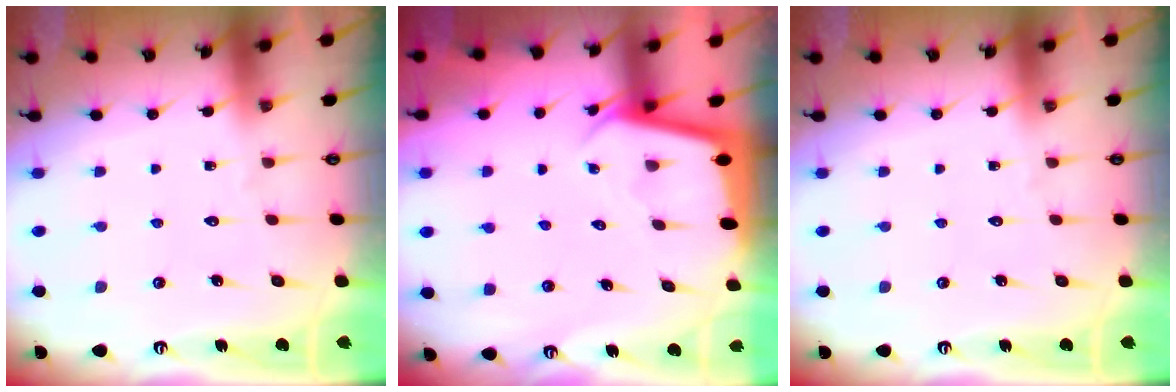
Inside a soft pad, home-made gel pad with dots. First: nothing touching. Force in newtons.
{"total": 2.3, "press": 2.3, "slide": 0.1}
{"total": 0.0}